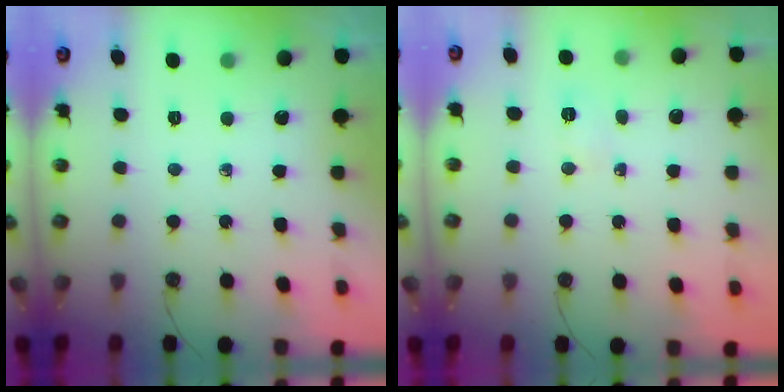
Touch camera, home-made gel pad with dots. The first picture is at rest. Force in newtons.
{"total": 2.6, "press": 2.5, "slide": 0.8}